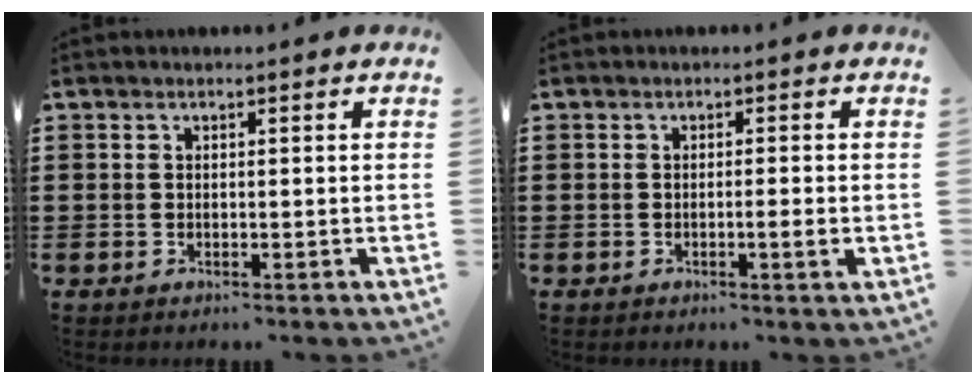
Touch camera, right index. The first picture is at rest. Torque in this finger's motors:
{"motor_torque": [0.33, 0.01, 0.01, 0.05]}